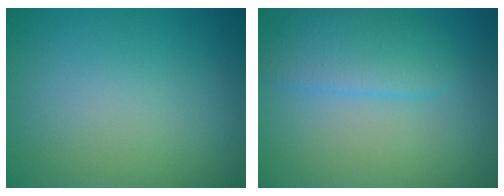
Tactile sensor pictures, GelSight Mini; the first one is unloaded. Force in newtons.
{"total": 3.4, "press": 3.4, "slide": 0.1}